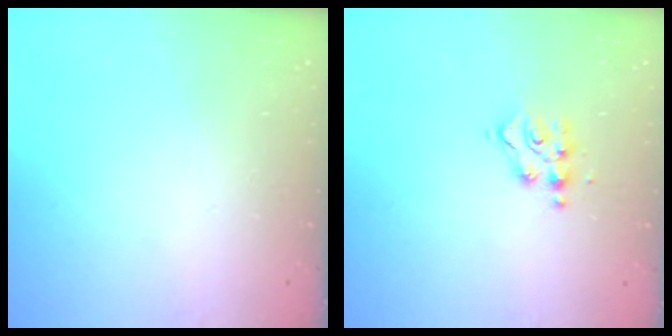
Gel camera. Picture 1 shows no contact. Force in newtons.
{"total": 4.8, "press": 4.8, "slide": 0.5}